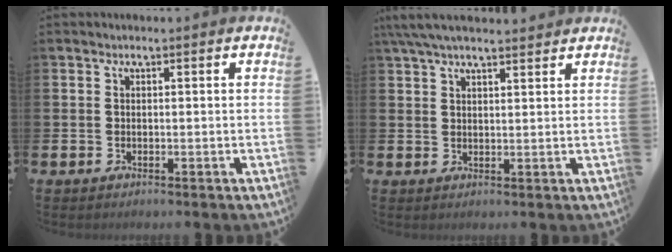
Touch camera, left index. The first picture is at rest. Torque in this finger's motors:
{"motor_torque": [0.64, -1.50, 0.61, 0.21]}